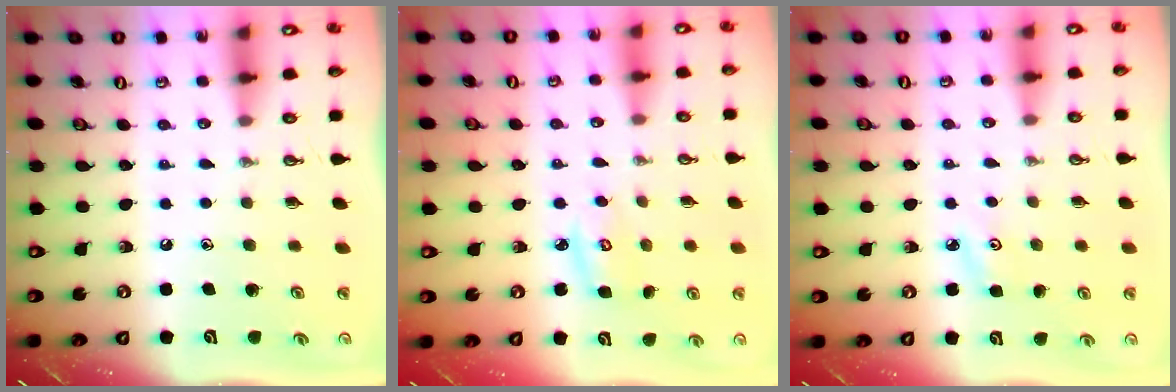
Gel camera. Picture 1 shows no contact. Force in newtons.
{"total": 5.1, "press": 5.1, "slide": 0.2}
{"total": 3.3, "press": 3.3, "slide": 0.4}